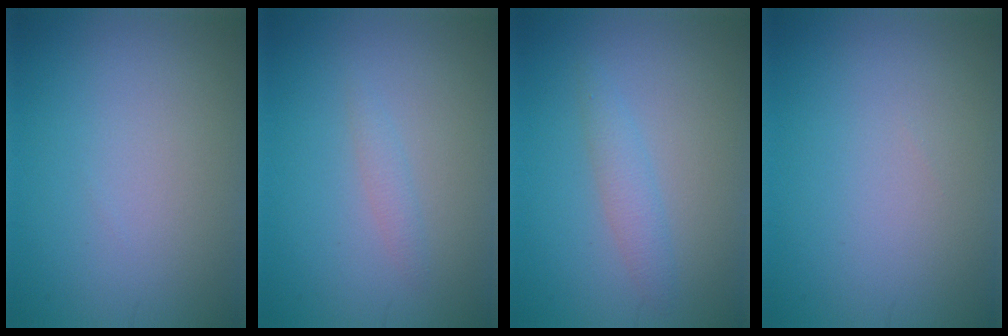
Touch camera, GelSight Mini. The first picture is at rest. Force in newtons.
{"total": 1.0, "press": 1.0, "slide": 0.0}
{"total": 1.8, "press": 1.8, "slide": 0.1}
{"total": 0.0}